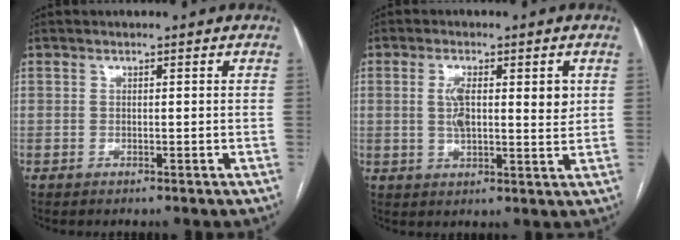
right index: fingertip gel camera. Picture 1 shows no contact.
{"total": 7.1, "force": [1.7, 2.4, 6.5], "torque": [-0.107, 0.003, 0.029]}